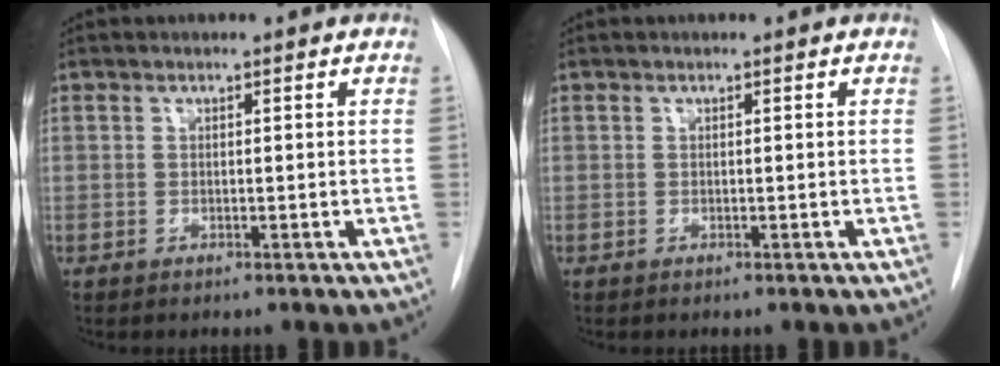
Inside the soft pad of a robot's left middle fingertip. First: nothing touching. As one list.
[{"total": 0.0}]